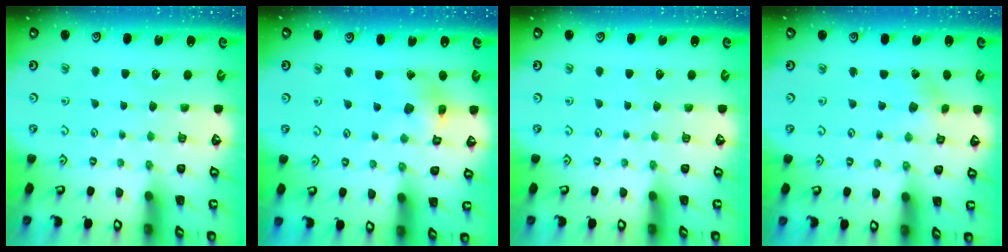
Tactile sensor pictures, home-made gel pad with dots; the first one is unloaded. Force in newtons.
{"total": 10.2, "press": 10.1, "slide": 1.5}
{"total": 0.0}
{"total": 1.9, "press": 1.9, "slide": 0.2}